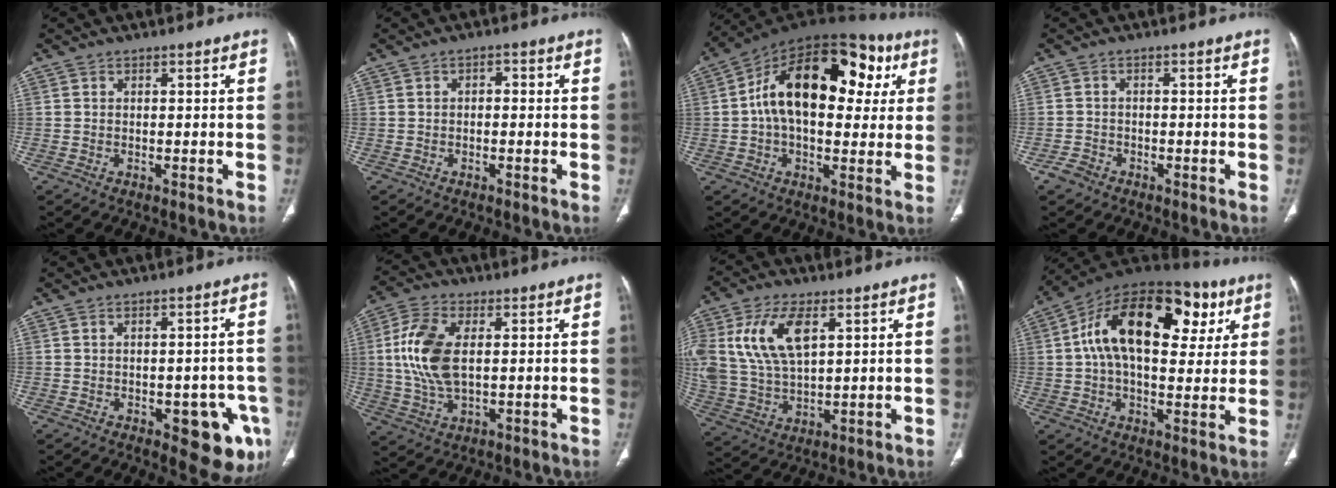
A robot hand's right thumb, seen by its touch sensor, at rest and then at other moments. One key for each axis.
{"total": 1.5, "fx": 0.0, "fy": 1.0, "fz": 1.1, "tx": -0.009, "ty": 0.008, "tz": -0.007}
{"total": 24.1, "fx": 5.1, "fy": 13.9, "fz": 18.9, "tx": -0.269, "ty": 0.035, "tz": 0.068}
{"total": 2.2, "fx": -1.6, "fy": 1.4, "fz": 0.5, "tx": -0.012, "ty": 0.008, "tz": -0.030}
{"total": 10.4, "fx": -4.1, "fy": 4.7, "fz": 8.3, "tx": -0.066, "ty": 0.007, "tz": -0.042}
{"total": 11.9, "fx": 1.5, "fy": 6.3, "fz": 9.9, "tx": -0.218, "ty": 0.001, "tz": 0.031}
{"total": 15.0, "fx": 5.2, "fy": 7.9, "fz": 11.6, "tx": -0.241, "ty": -0.005, "tz": 0.109}
{"total": 24.9, "fx": 7.5, "fy": 13.8, "fz": 19.3, "tx": -0.290, "ty": 0.028, "tz": 0.107}